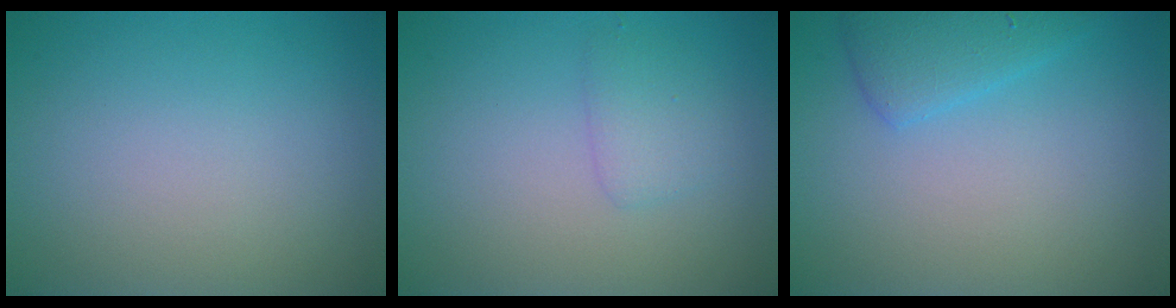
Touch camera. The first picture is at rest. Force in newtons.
{"total": 1.6, "press": 1.6, "slide": 0.1}
{"total": 2.5, "press": 2.5, "slide": 0.2}